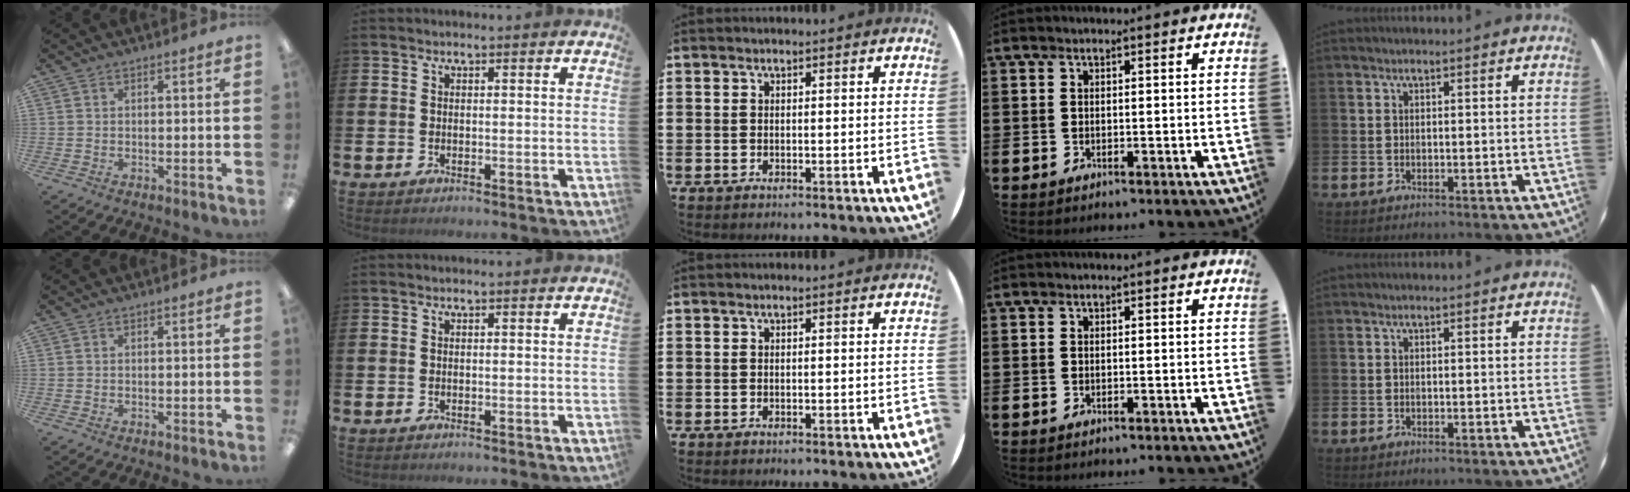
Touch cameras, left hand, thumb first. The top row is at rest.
{}